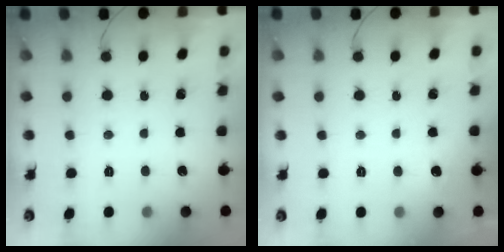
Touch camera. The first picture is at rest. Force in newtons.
{"total": 3.7, "press": 3.3, "slide": 1.5}